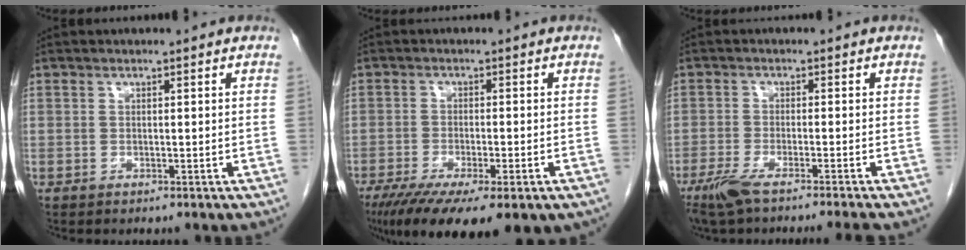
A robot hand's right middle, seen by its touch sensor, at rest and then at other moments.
{"total": 16.9, "force": [-11.1, 4.5, 11.9], "torque": [-0.180, -0.032, -0.164]}
{"total": 7.6, "force": [-6.0, -0.6, 4.6], "torque": [-0.073, -0.020, -0.102]}